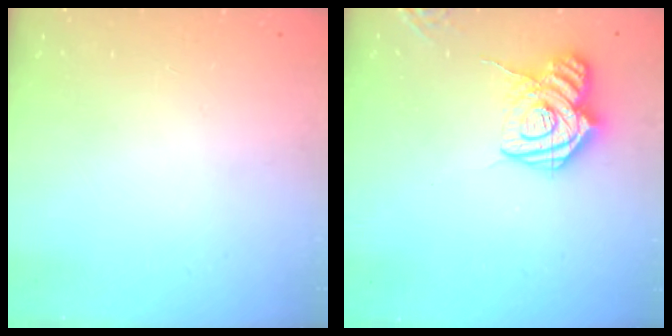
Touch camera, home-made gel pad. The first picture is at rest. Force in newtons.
{"total": 14.7, "press": 14.6, "slide": 1.5}